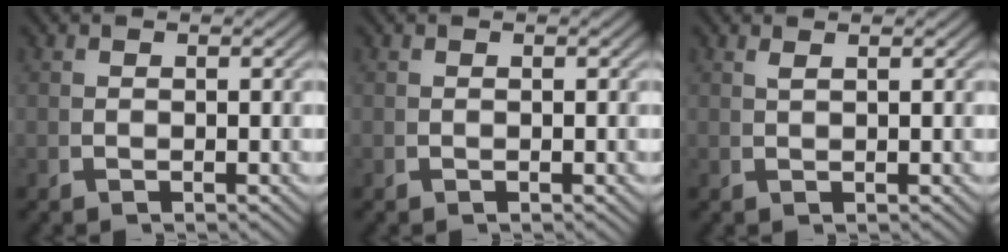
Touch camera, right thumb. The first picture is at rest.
{"total": 0.0}
{"total": 1.0, "force": [0.9, -0.4, 0.4], "torque": [-0.008, 0.003, 0.021]}